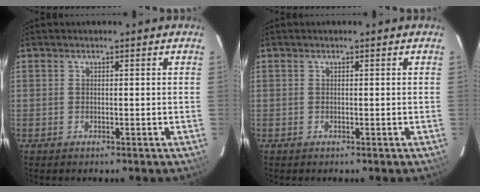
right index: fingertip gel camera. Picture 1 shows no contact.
{"total": 0.0}